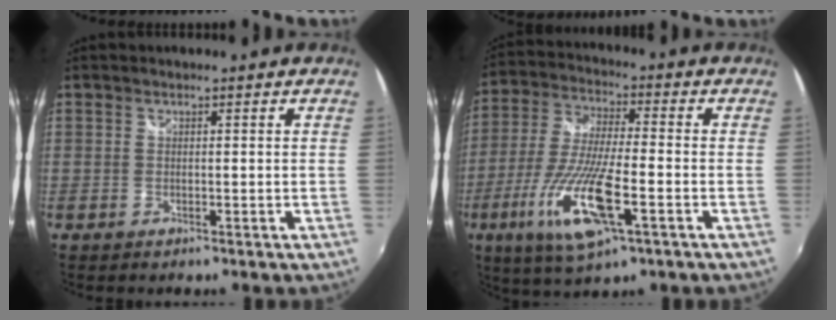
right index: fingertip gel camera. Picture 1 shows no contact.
{"total": 16.2, "force": [-6.4, 3.8, 14.4], "torque": [-0.306, -0.029, -0.121]}